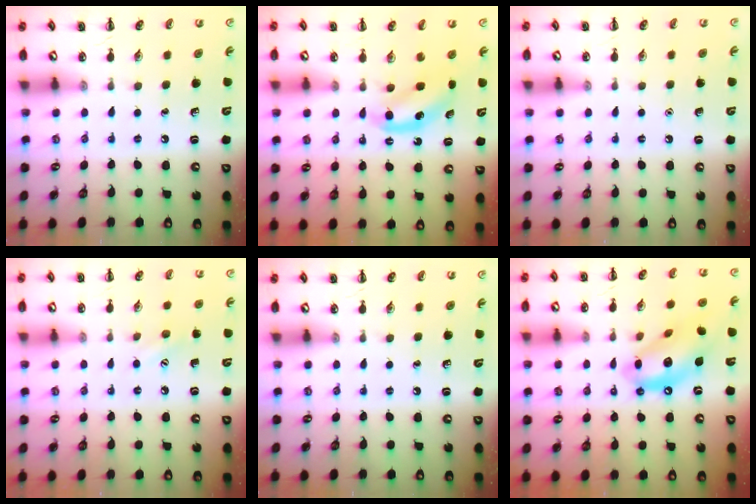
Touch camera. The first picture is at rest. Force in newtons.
{"total": 5.4, "press": 5.3, "slide": 1.0}
{"total": 1.6, "press": 1.6, "slide": 0.1}
{"total": 6.1, "press": 6.0, "slide": 1.3}
{"total": 0.0}
{"total": 13.8, "press": 13.3, "slide": 3.7}